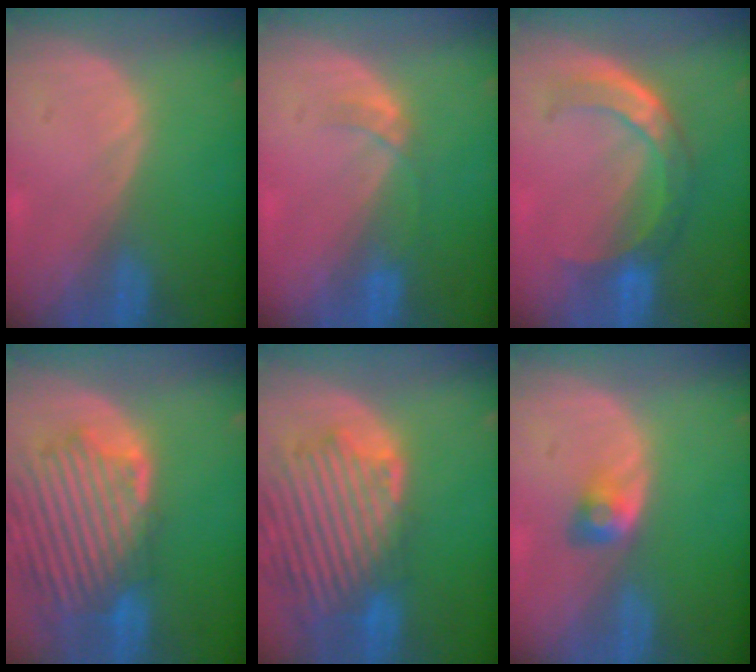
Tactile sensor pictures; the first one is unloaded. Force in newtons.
{"total": 2.7, "press": 2.4, "slide": 1.3}
{"total": 8.0, "press": 6.7, "slide": 4.3}
{"total": 13.5, "press": 11.7, "slide": 6.7}
{"total": 13.8, "press": 11.8, "slide": 7.2}
{"total": 2.9, "press": 2.5, "slide": 1.4}